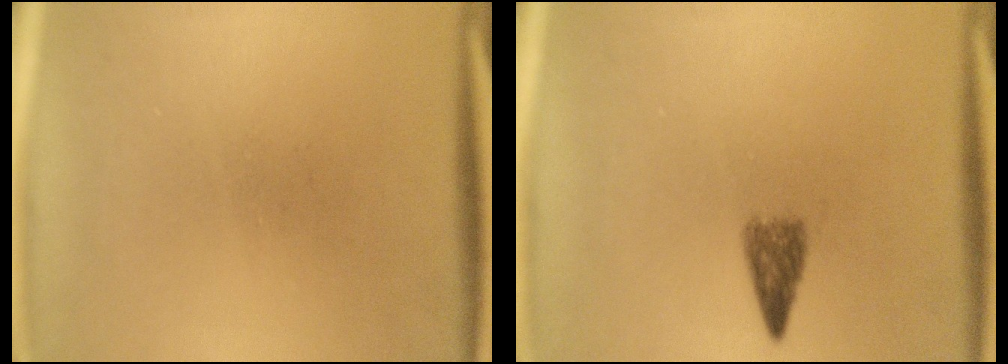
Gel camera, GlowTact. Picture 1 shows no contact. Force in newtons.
{"total": 2.5}